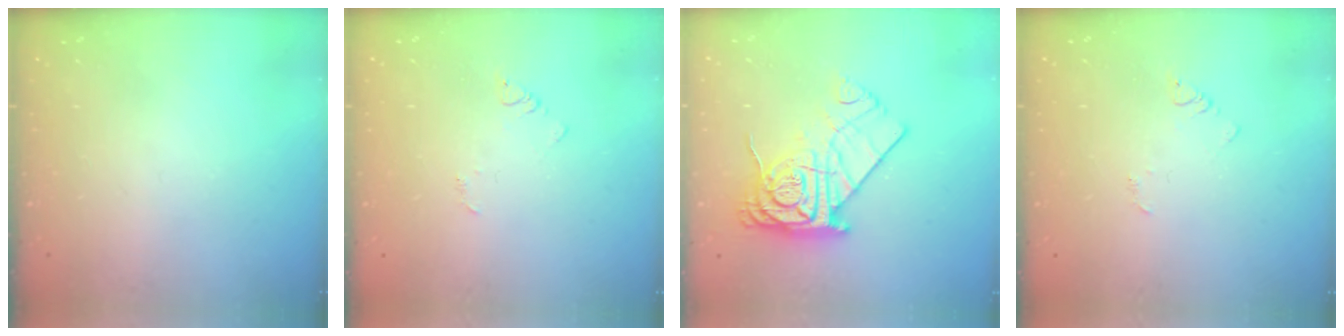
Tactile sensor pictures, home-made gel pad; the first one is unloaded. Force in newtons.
{"total": 2.9, "press": 2.9, "slide": 0.3}
{"total": 18.7, "press": 18.7, "slide": 1.0}
{"total": 2.9, "press": 2.9, "slide": 0.3}